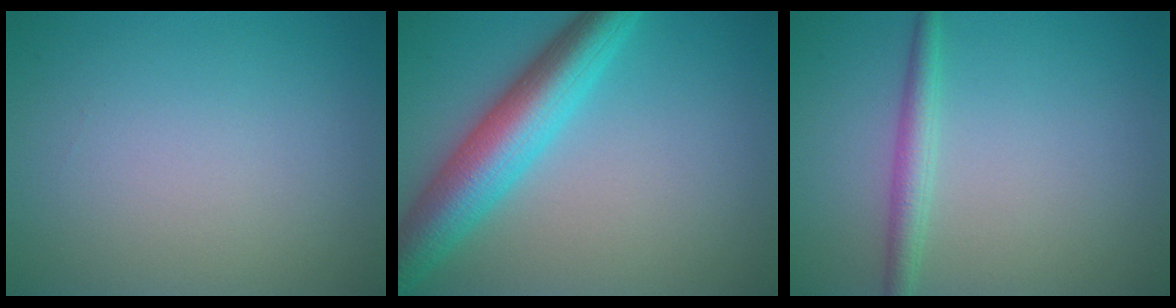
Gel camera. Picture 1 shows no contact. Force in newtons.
{"total": 7.4, "press": 7.4, "slide": 0.3}
{"total": 2.2, "press": 2.2, "slide": 0.1}